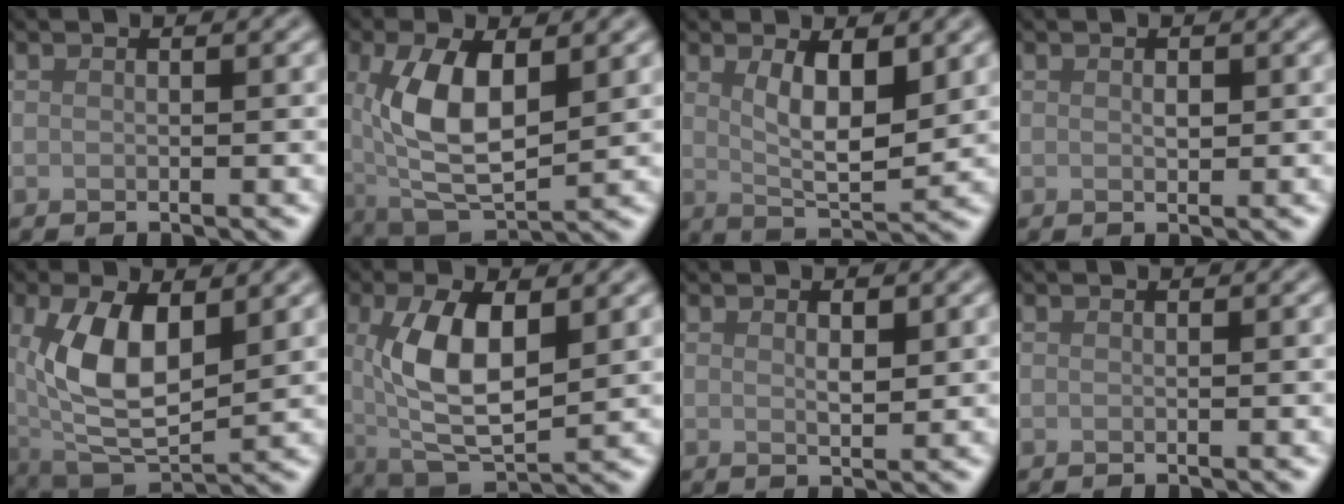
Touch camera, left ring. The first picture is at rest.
{"total": 7.7, "force": [1.2, 3.5, 6.8], "torque": [-0.139, -0.004, 0.024]}
{"total": 5.1, "force": [1.6, 1.9, 4.4], "torque": [-0.079, -0.007, 0.033]}
{"total": 0.8, "force": [0.1, 0.5, 0.6], "torque": [-0.010, -0.001, 0.002]}
{"total": 8.1, "force": [1.4, 3.9, 7.0], "torque": [-0.141, -0.003, 0.028]}
{"total": 7.5, "force": [1.1, 3.3, 6.7], "torque": [-0.136, -0.005, 0.023]}
{"total": 1.6, "force": [0.5, 0.6, 1.3], "torque": [-0.023, -0.005, 0.012]}
{"total": 0.0}